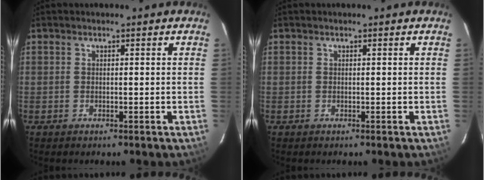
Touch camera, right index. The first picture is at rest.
{"total": 0.0}